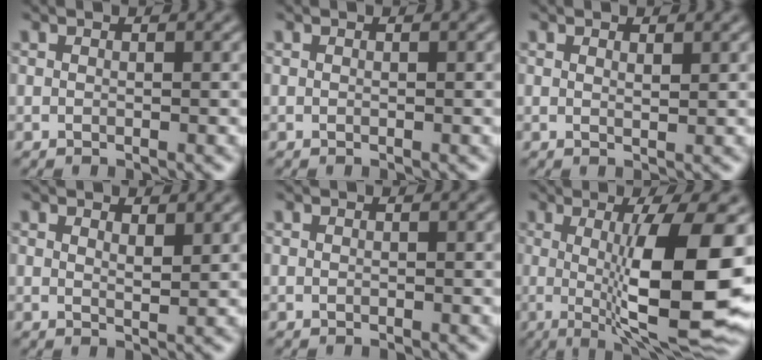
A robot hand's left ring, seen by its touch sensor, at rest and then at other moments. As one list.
[{"total": 0.0}, {"total": 0.6, "force": [0.5, 0.0, 0.3], "torque": [-0.006, 0.000, 0.014]}, {"total": 1.3, "force": [1.0, 0.2, 0.7], "torque": [-0.013, -0.003, 0.024]}, {"total": 0.0}, {"total": 11.7, "force": [-0.6, 2.7, 11.4], "torque": [-0.176, -0.009, -0.001]}]